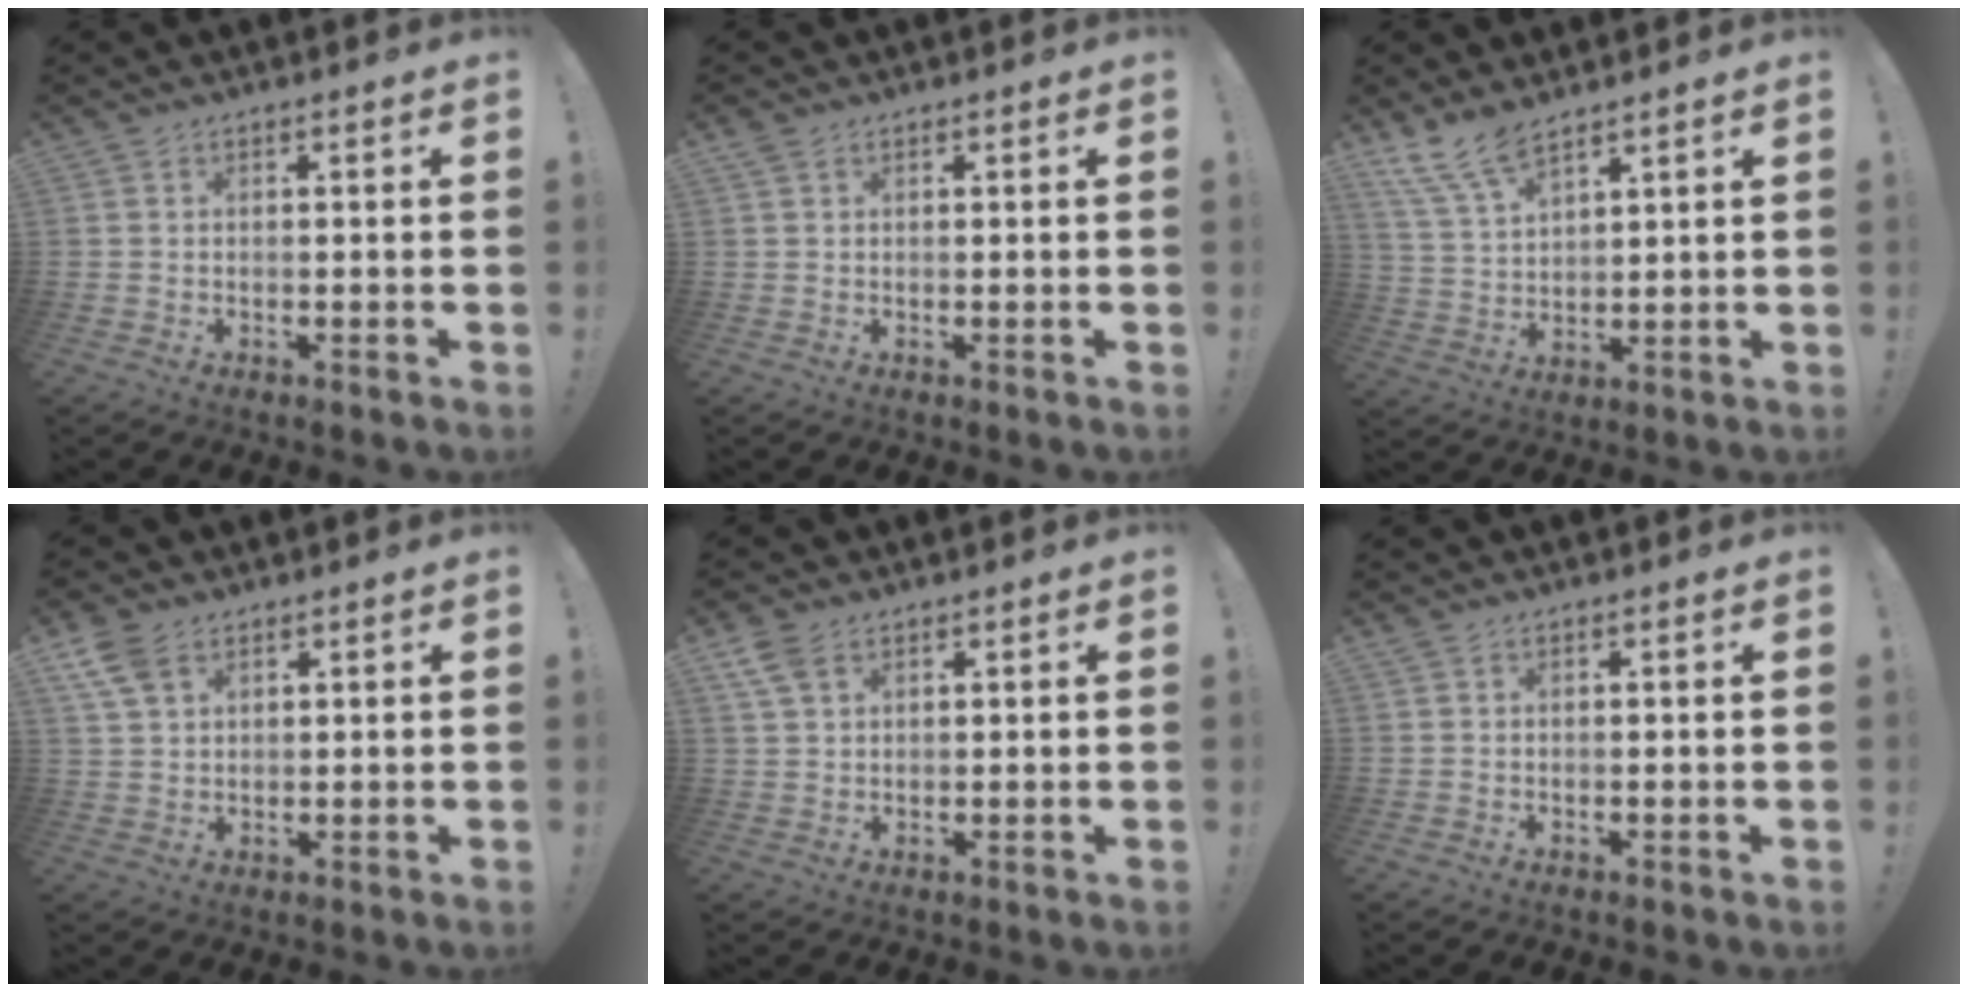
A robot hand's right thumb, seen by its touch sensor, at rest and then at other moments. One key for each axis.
{"total": 1.3, "fx": 1.0, "fy": 0.6, "fz": 0.4, "tx": -0.009, "ty": 0.000, "tz": 0.020}
{"total": 8.8, "fx": 7.5, "fy": 2.6, "fz": 3.7, "tx": -0.080, "ty": -0.043, "tz": 0.144}
{"total": 6.6, "fx": 3.6, "fy": 4.1, "fz": 3.8, "tx": -0.070, "ty": -0.006, "tz": 0.074}
{"total": 5.0, "fx": 2.9, "fy": 2.9, "fz": 2.8, "tx": -0.059, "ty": -0.005, "tz": 0.059}
{"total": 0.0}